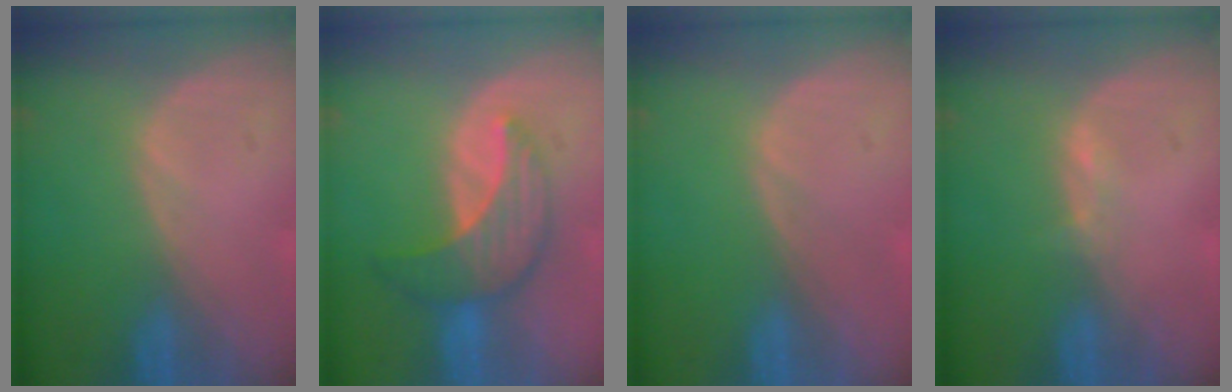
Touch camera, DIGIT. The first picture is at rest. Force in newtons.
{"total": 7.0, "press": 6.9, "slide": 1.0}
{"total": 0.0}
{"total": 1.0, "press": 0.8, "slide": 0.5}